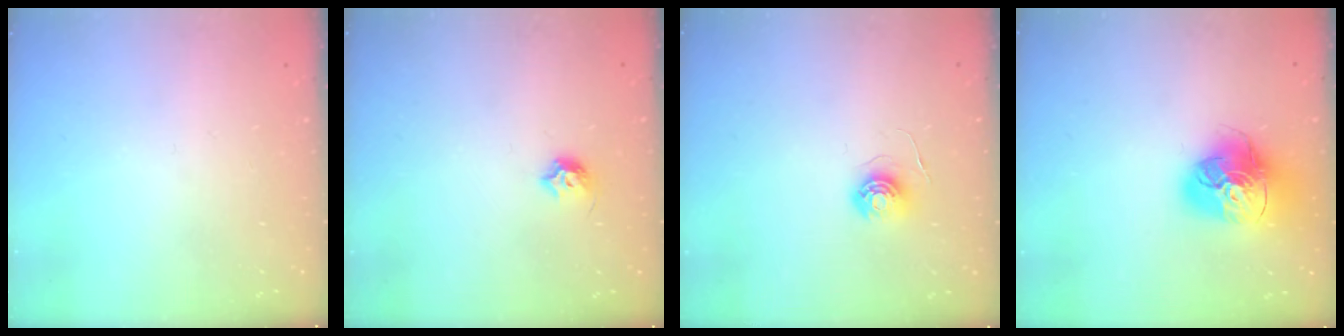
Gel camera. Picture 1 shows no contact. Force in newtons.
{"total": 6.2, "press": 6.1, "slide": 1.0}
{"total": 6.0, "press": 6.0, "slide": 0.3}
{"total": 17.6, "press": 17.5, "slide": 2.0}